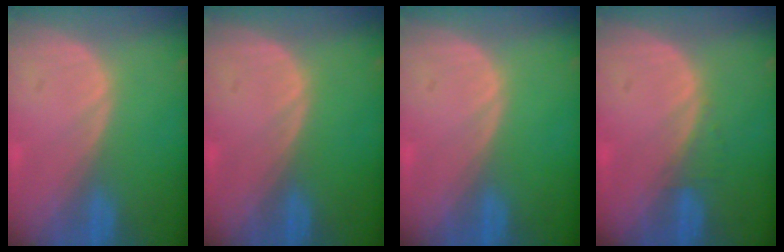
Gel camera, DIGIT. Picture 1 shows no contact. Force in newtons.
{"total": 0.0}
{"total": 0.0}
{"total": 1.2, "press": 1.1, "slide": 0.4}